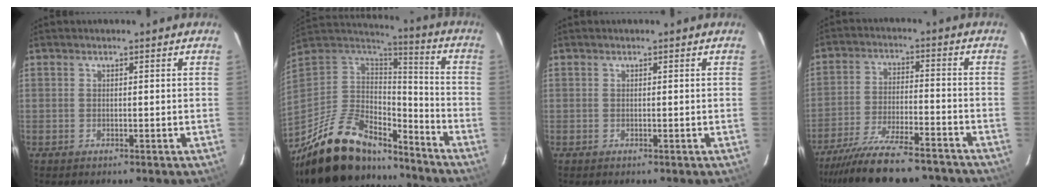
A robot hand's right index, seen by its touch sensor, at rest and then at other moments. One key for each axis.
{"total": 26.7, "fx": -19.8, "fy": 11.1, "fz": 14.0, "tx": -0.284, "ty": -0.002, "tz": -0.318}
{"total": 0.0}
{"total": 20.0, "fx": -17.3, "fy": 4.4, "fz": 8.9, "tx": -0.177, "ty": -0.031, "tz": -0.261}